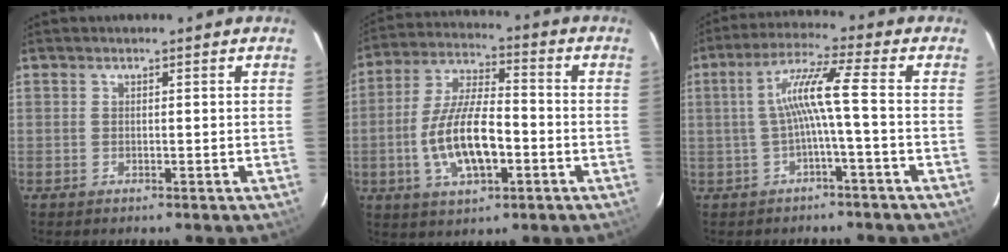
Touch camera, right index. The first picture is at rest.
{"total": 13.6, "force": [-3.6, 5.4, 12.0], "torque": [-0.244, -0.002, -0.061]}
{"total": 7.2, "force": [-1.4, -0.9, 7.0], "torque": [-0.149, 0.010, -0.018]}